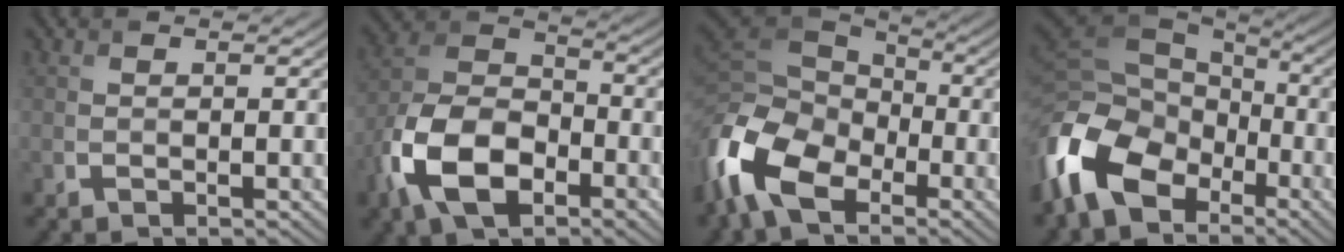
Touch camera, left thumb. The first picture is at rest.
{"total": 13.7, "force": [-6.6, 7.8, 9.2], "torque": [-0.211, -0.024, -0.138]}
{"total": 14.2, "force": [-6.2, 9.1, 9.0], "torque": [-0.254, -0.044, -0.117]}
{"total": 15.6, "force": [-6.7, 10.5, 9.5], "torque": [-0.258, -0.046, -0.124]}